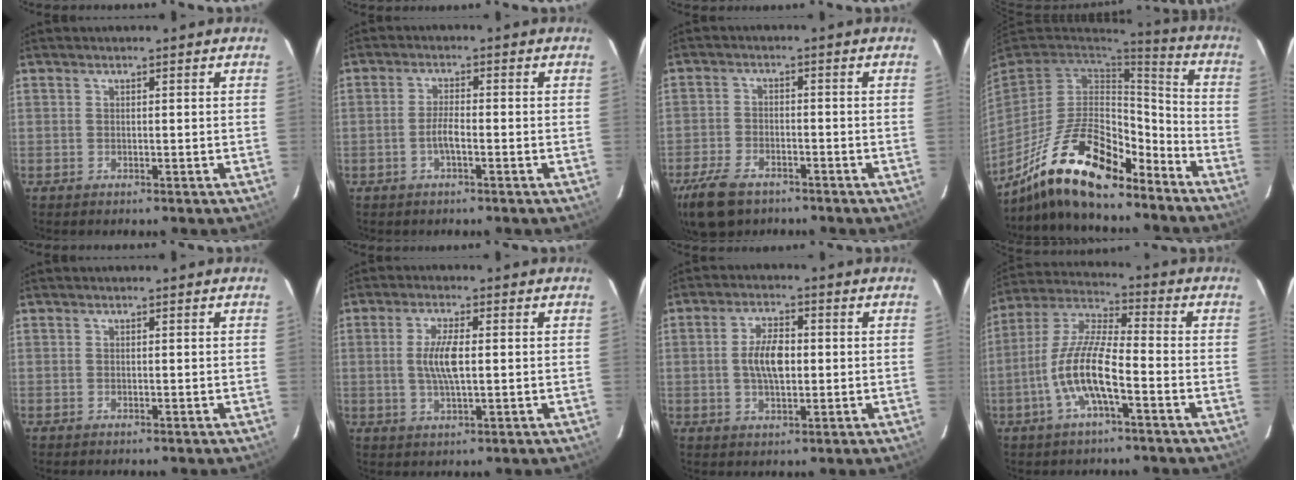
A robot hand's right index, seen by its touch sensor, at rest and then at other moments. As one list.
[{"total": 2.8, "force": [-1.3, 0.6, 2.4], "torque": [-0.051, 0.002, -0.023]}, {"total": 9.6, "force": [-6.7, 4.9, 4.9], "torque": [-0.133, -0.012, -0.127]}, {"total": 20.5, "force": [-14.9, 7.2, 12.2], "torque": [-0.248, -0.010, -0.261]}, {"total": 0.0}, {"total": 6.0, "force": [0.3, 1.6, 5.8], "torque": [-0.111, 0.000, 0.006]}, {"total": 6.7, "force": [0.0, 3.3, 5.9], "torque": [-0.111, 0.007, 0.001]}, {"total": 11.5, "force": [-4.4, 2.6, 10.3], "torque": [-0.217, 0.000, -0.086]}]